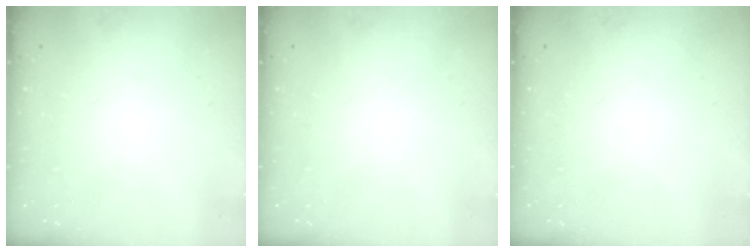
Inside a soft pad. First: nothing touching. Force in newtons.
{"total": 0.0}
{"total": 0.0}